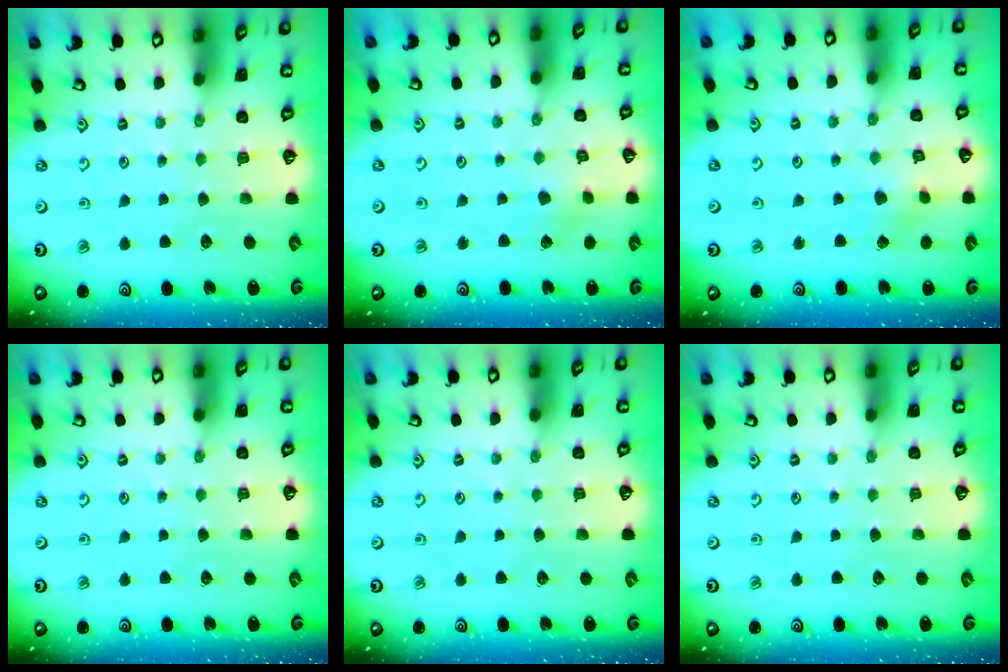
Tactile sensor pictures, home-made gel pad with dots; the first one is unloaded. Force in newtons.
{"total": 1.9, "press": 1.9, "slide": 0.2}
{"total": 2.4, "press": 2.4, "slide": 0.2}
{"total": 0.0}
{"total": 0.0}
{"total": 0.0}